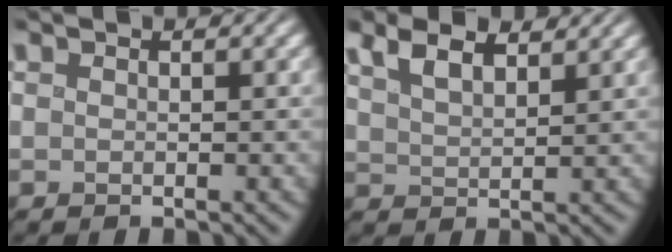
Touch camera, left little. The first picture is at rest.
{"total": 3.8, "force": [2.8, 1.2, 2.2], "torque": [-0.047, 0.008, 0.053]}